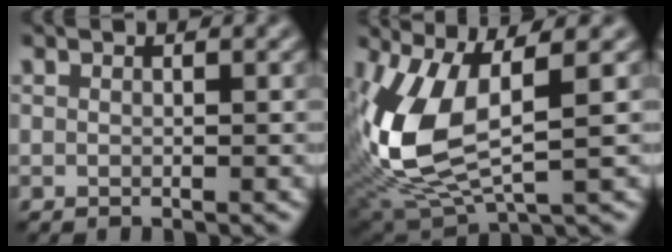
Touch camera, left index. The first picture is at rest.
{"total": 9.7, "force": [1.0, 4.3, 8.7], "torque": [-0.208, -0.010, 0.022]}